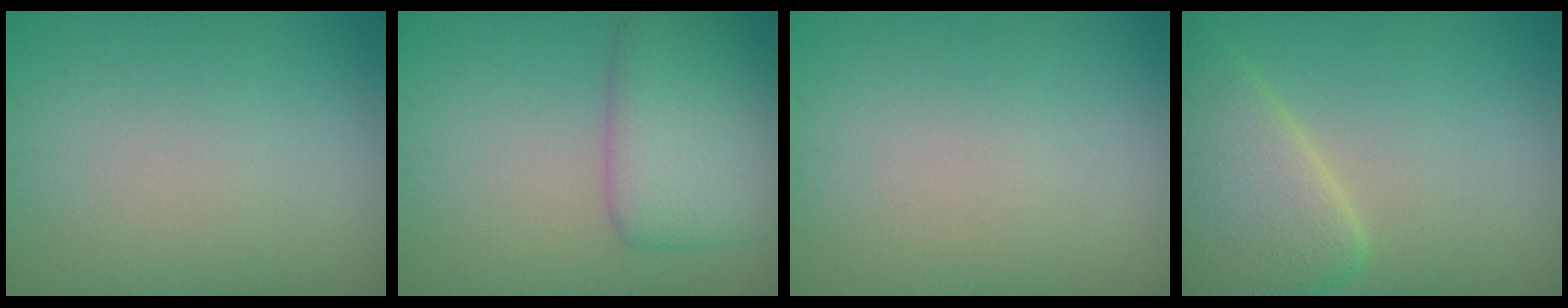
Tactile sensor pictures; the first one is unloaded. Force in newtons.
{"total": 5.5, "press": 5.5, "slide": 0.1}
{"total": 0.0}
{"total": 4.9, "press": 4.8, "slide": 0.5}